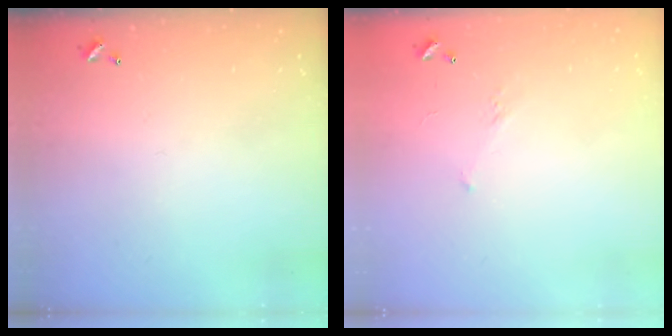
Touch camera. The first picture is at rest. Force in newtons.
{"total": 4.8, "press": 4.7, "slide": 0.9}